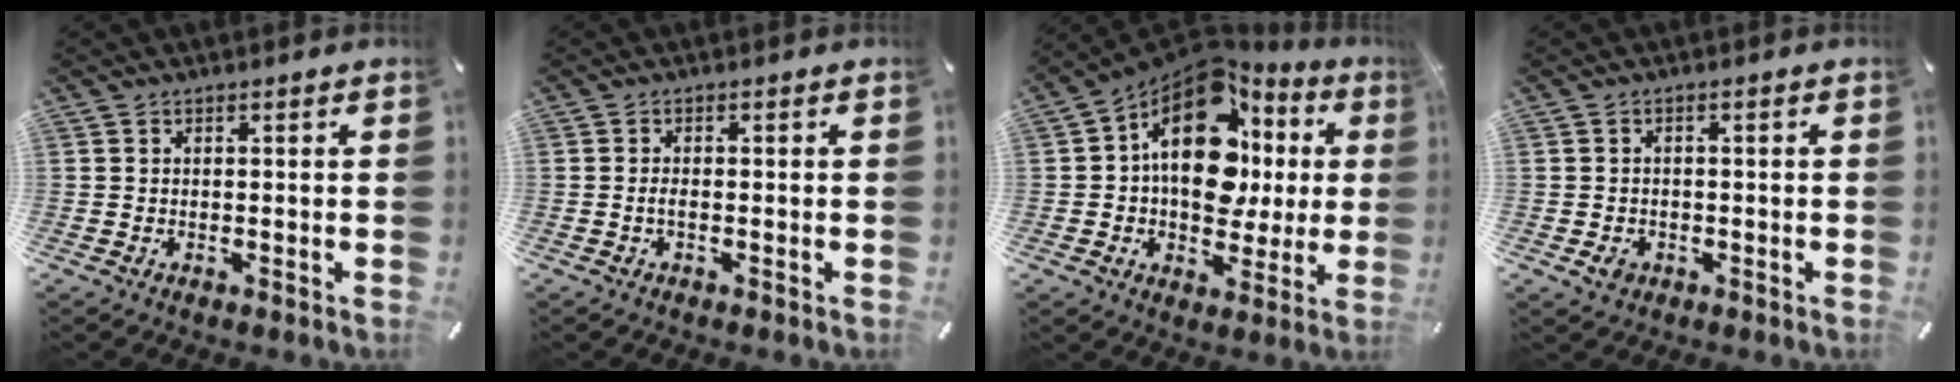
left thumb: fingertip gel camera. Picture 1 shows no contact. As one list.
[{"total": 1.5, "force": [-0.5, 0.5, 1.4], "torque": [-0.033, -0.002, -0.011]}, {"total": 19.0, "force": [4.0, 12.8, 13.4], "torque": [-0.203, -0.029, 0.068]}, {"total": 2.6, "force": [-1.0, 2.1, 1.3], "torque": [-0.029, 0.003, -0.021]}]